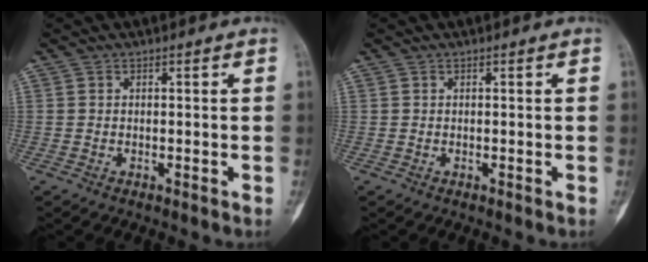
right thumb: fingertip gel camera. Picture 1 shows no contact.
{"total": 0.0}